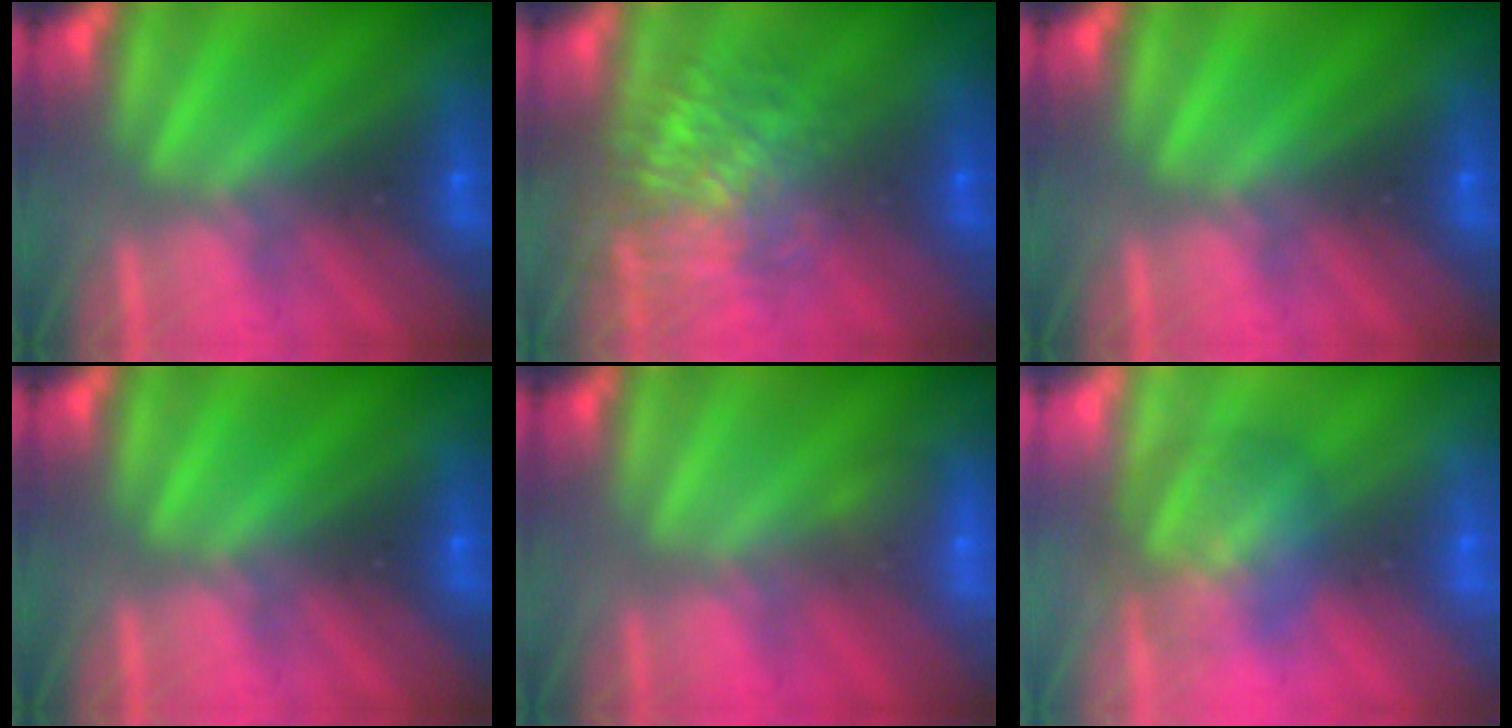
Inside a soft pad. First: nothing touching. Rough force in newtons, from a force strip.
{"total": 7.6}
{"total": 0.0}
{"total": 0.0}
{"total": 2.8}
{"total": 2.9}